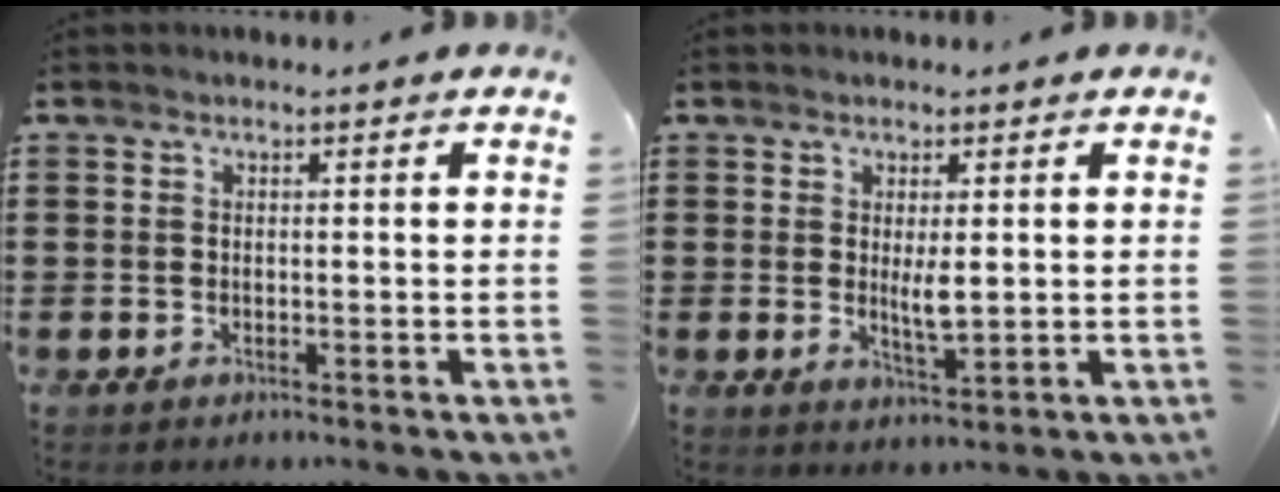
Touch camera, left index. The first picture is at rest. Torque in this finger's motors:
{"motor_torque": [0.77, -0.09, 0.11, 0.07]}